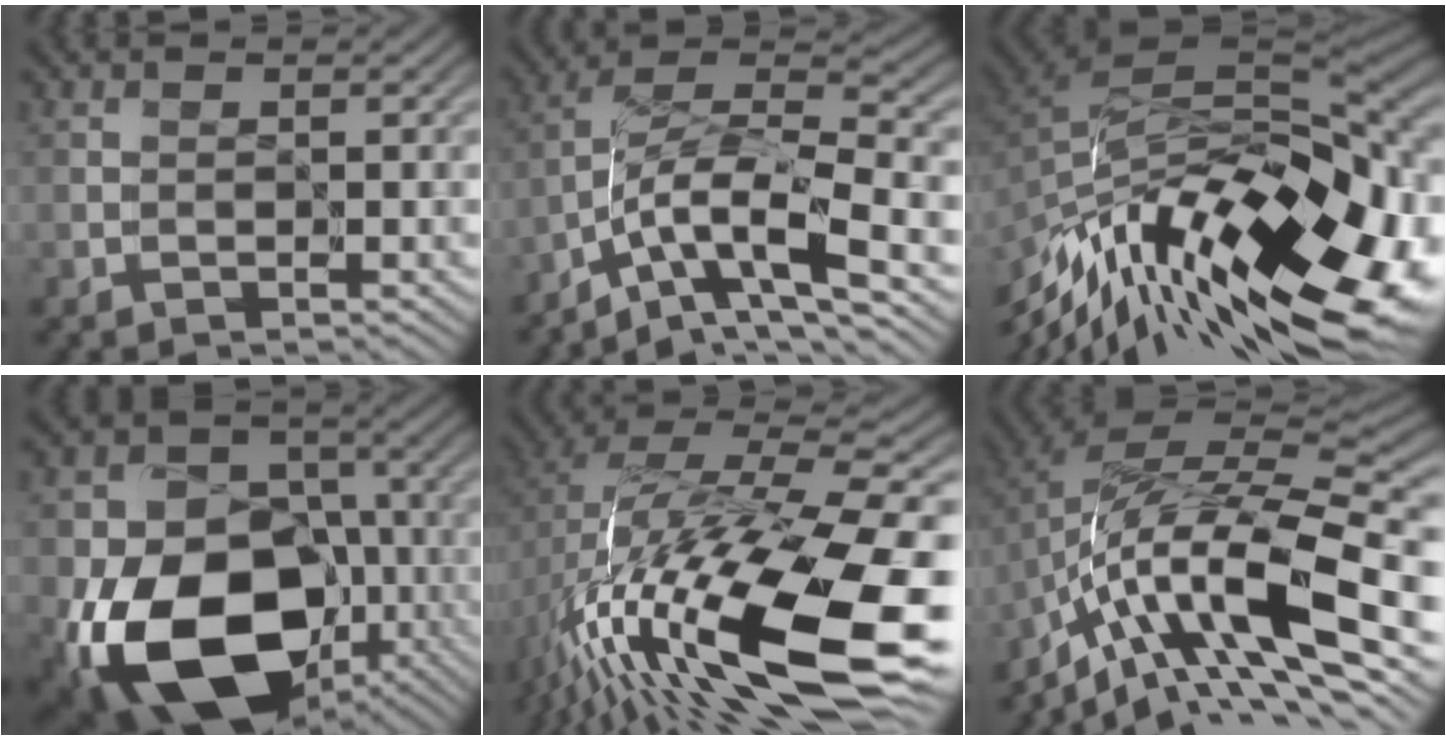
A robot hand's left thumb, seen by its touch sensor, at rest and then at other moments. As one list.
[{"total": 11.8, "force": [-6.5, 3.8, 9.1], "torque": [-0.171, 0.001, -0.125]}, {"total": 17.9, "force": [-8.5, 7.7, 13.7], "torque": [-0.253, -0.014, -0.127]}, {"total": 20.0, "force": [-7.3, 14.8, 11.4], "torque": [-0.212, -0.049, -0.126]}, {"total": 18.6, "force": [-5.7, 6.8, 16.4], "torque": [-0.316, -0.014, -0.096]}, {"total": 14.9, "force": [-7.2, 5.4, 11.9], "torque": [-0.222, 0.008, -0.145]}]